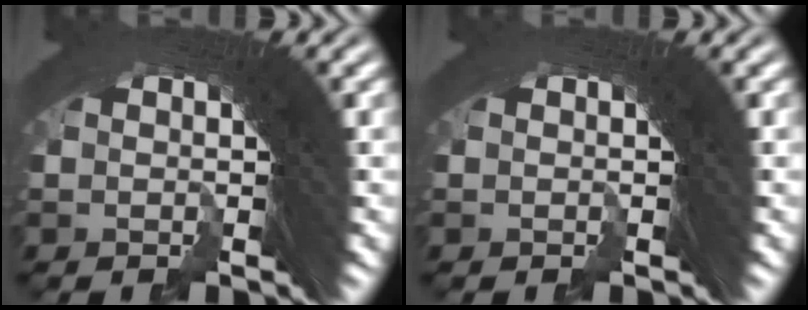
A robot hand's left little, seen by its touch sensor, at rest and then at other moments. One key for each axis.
{"total": 0.0}